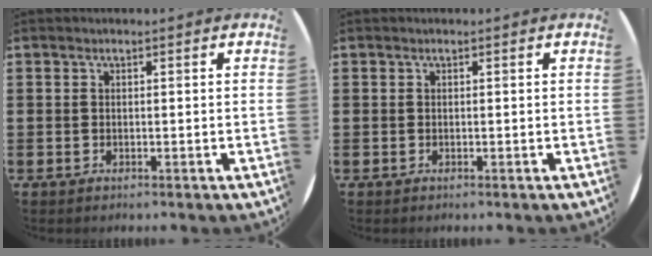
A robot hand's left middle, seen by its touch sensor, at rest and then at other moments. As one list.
[{"total": 0.0}]